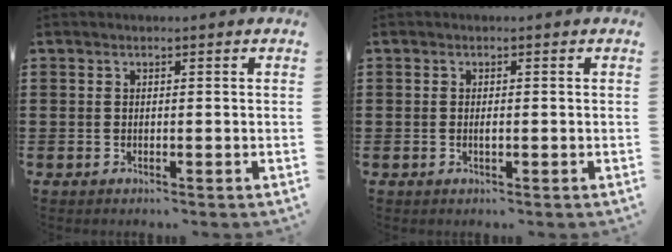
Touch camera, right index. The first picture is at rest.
{"total": 0.8, "force": [-0.1, 0.2, 0.8], "torque": [-0.016, -0.004, -0.001]}